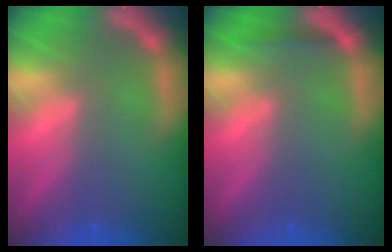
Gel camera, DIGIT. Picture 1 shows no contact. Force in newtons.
{"total": 0.9}